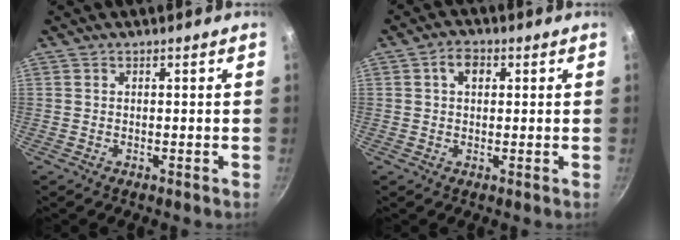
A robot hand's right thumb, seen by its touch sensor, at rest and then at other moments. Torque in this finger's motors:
{"motor_torque": [0.46, 0.93, 0.20, -0.07, 0.00]}